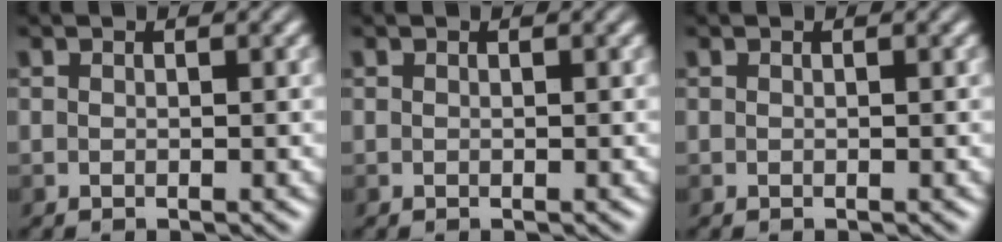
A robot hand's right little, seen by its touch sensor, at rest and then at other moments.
{"total": 0.0}
{"total": 0.0}